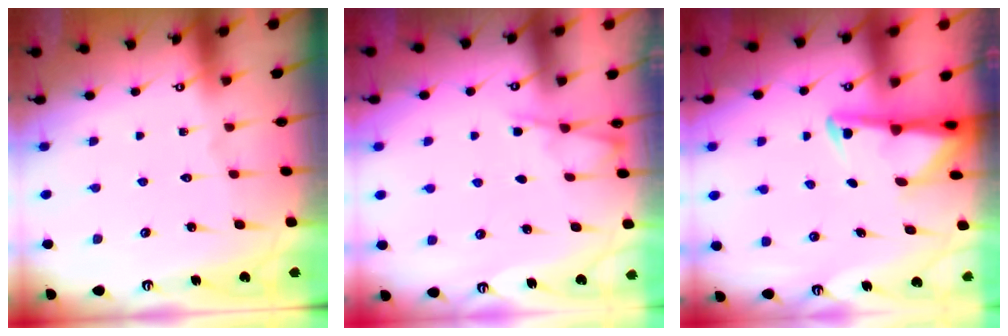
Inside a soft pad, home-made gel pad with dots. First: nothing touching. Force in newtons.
{"total": 3.6, "press": 3.6, "slide": 0.6}
{"total": 2.9, "press": 2.9, "slide": 0.7}